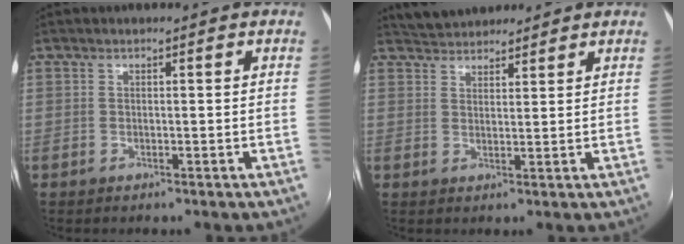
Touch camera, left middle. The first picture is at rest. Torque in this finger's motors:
{"motor_torque": [0.02, -0.07, -0.01, 0.00]}